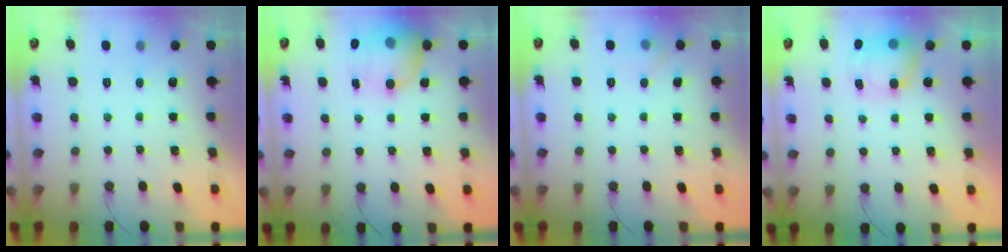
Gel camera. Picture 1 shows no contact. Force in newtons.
{"total": 13.7, "press": 13.3, "slide": 3.3}
{"total": 5.3, "press": 5.1, "slide": 1.5}
{"total": 7.6, "press": 7.4, "slide": 1.4}